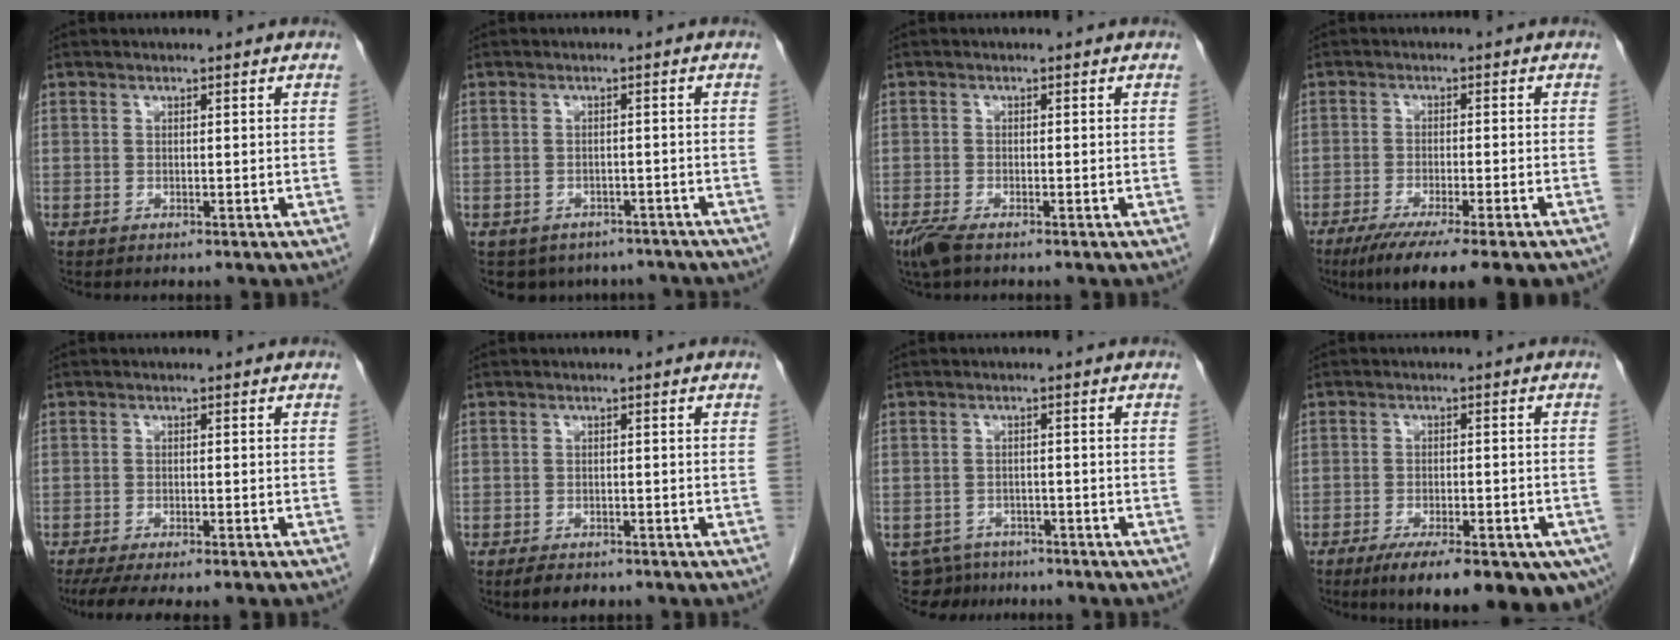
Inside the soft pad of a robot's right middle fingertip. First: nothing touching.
{"total": 8.4, "force": [-6.8, 4.7, 1.4], "torque": [-0.010, 0.007, -0.073]}
{"total": 3.1, "force": [-2.2, 0.7, 2.1], "torque": [-0.050, -0.010, -0.041]}
{"total": 11.5, "force": [-8.5, 0.6, 7.7], "torque": [-0.109, -0.026, -0.126]}
{"total": 10.4, "force": [-8.6, 1.5, 5.7], "torque": [-0.074, -0.009, -0.121]}
{"total": 3.2, "force": [-2.4, 1.4, 1.5], "torque": [-0.026, -0.003, -0.034]}
{"total": 5.8, "force": [-5.0, 3.0, -0.3], "torque": [0.005, 0.005, -0.071]}
{"total": 18.1, "force": [-11.6, 5.4, 12.8], "torque": [-0.134, -0.017, -0.150]}